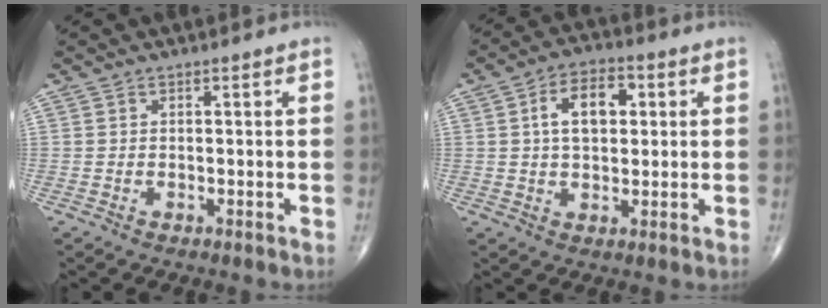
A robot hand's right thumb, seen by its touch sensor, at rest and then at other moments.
{"total": 9.3, "force": [1.9, 5.5, 7.2], "torque": [-0.106, 0.014, 0.027]}